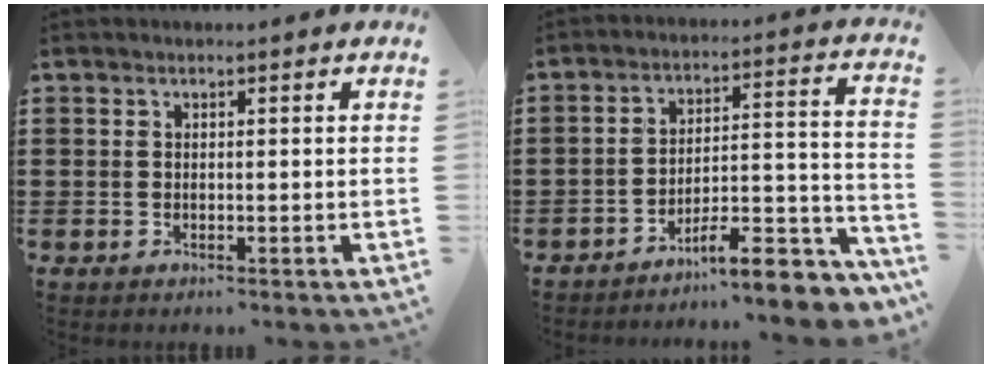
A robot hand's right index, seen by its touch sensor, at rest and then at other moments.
{"total": 8.1, "force": [-6.6, 1.6, 4.3], "torque": [-0.060, 0.006, -0.123]}